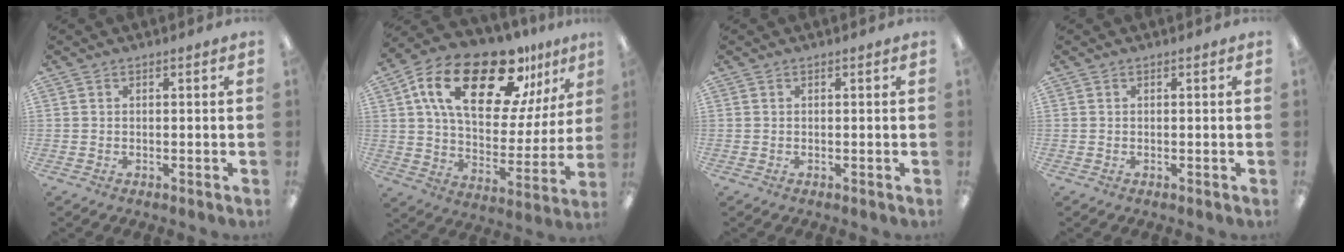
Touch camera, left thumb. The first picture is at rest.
{"total": 24.8, "force": [15.1, 11.1, 16.2], "torque": [-0.269, -0.074, 0.256]}
{"total": 0.0}
{"total": 0.0}